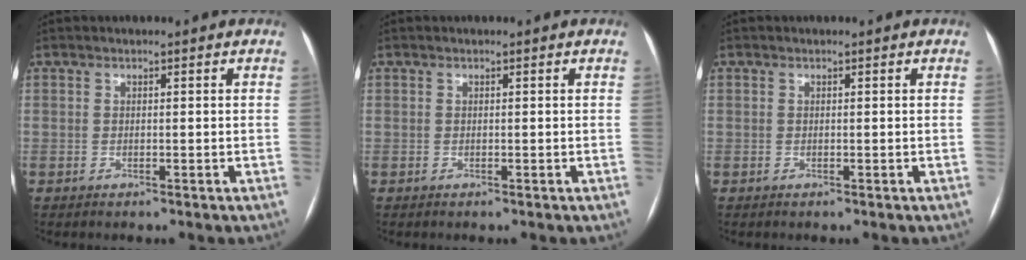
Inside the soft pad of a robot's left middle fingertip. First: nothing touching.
{"total": 0.0}
{"total": 0.0}